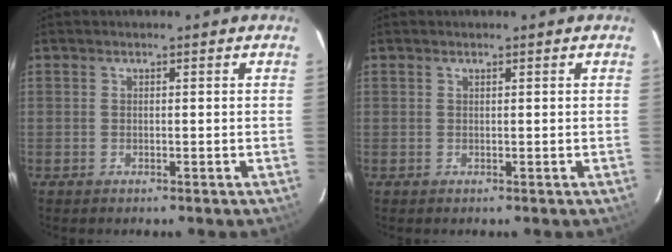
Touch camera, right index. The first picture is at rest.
{"total": 0.0}